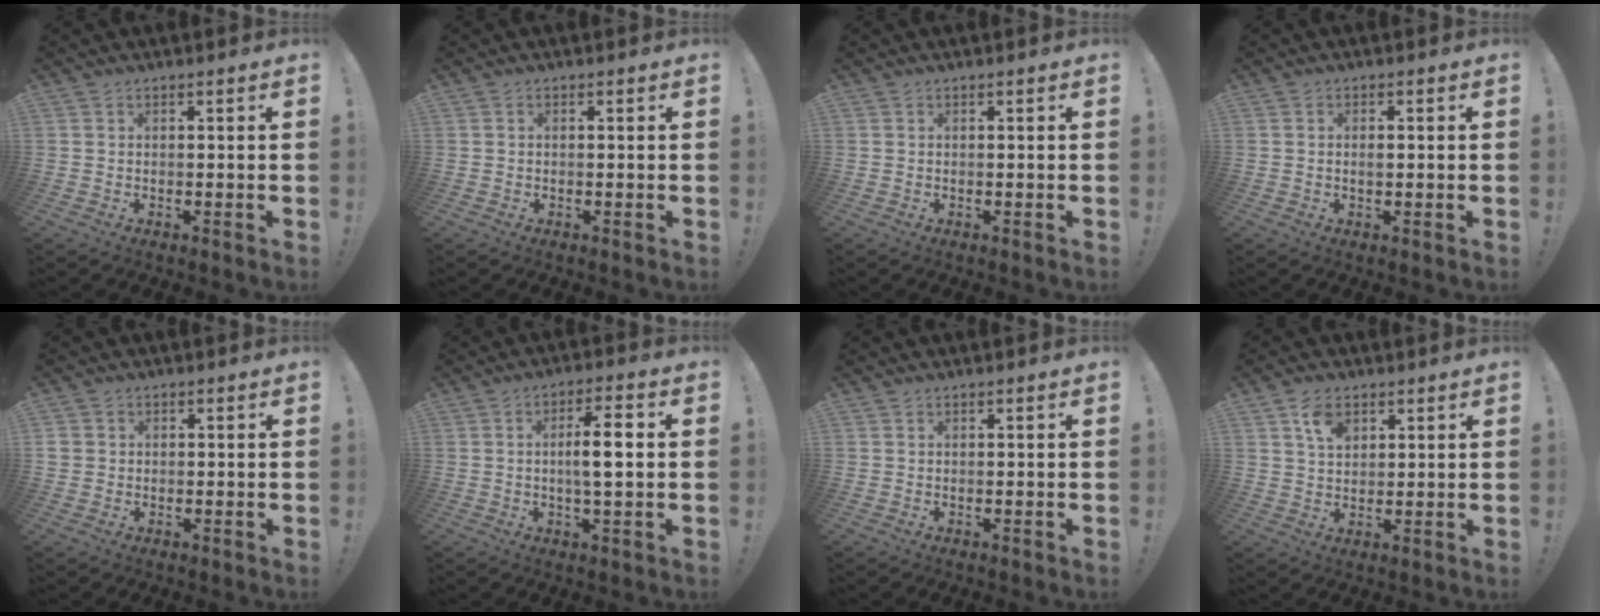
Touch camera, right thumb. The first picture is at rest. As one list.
[{"total": 0.0}, {"total": 0.0}, {"total": 1.1, "force": [-0.1, 0.7, 0.8], "torque": [-0.010, 0.003, -0.003]}, {"total": 2.2, "force": [0.1, 2.1, 0.4], "torque": [-0.001, 0.006, 0.002]}, {"total": 8.6, "force": [0.2, 1.9, 8.3], "torque": [-0.138, 0.001, -0.004]}, {"total": 0.0}, {"total": 6.2, "force": [3.3, 4.0, 3.4], "torque": [-0.052, -0.009, 0.059]}]